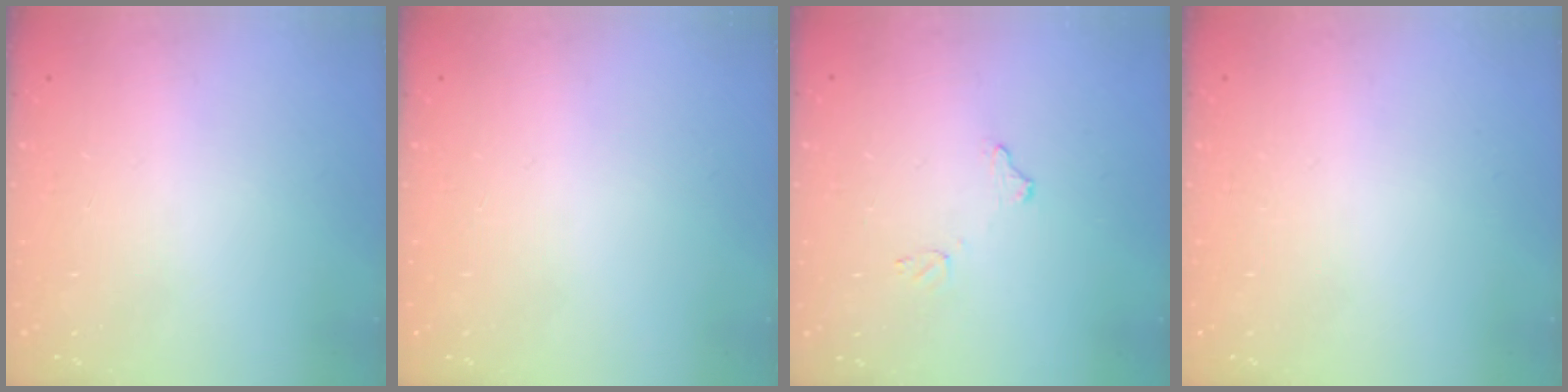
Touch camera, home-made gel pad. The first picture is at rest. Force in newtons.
{"total": 0.0}
{"total": 7.8, "press": 7.8, "slide": 0.4}
{"total": 0.0}